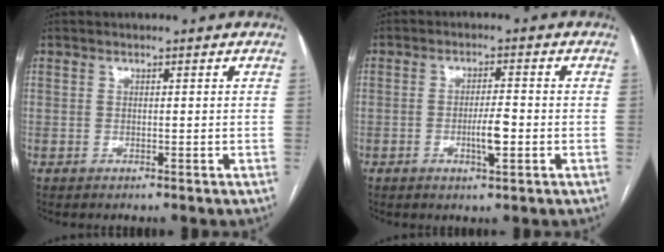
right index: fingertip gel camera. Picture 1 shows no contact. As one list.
[{"total": 4.1, "force": [-1.1, 0.7, 3.8], "torque": [-0.070, -0.001, -0.015]}]